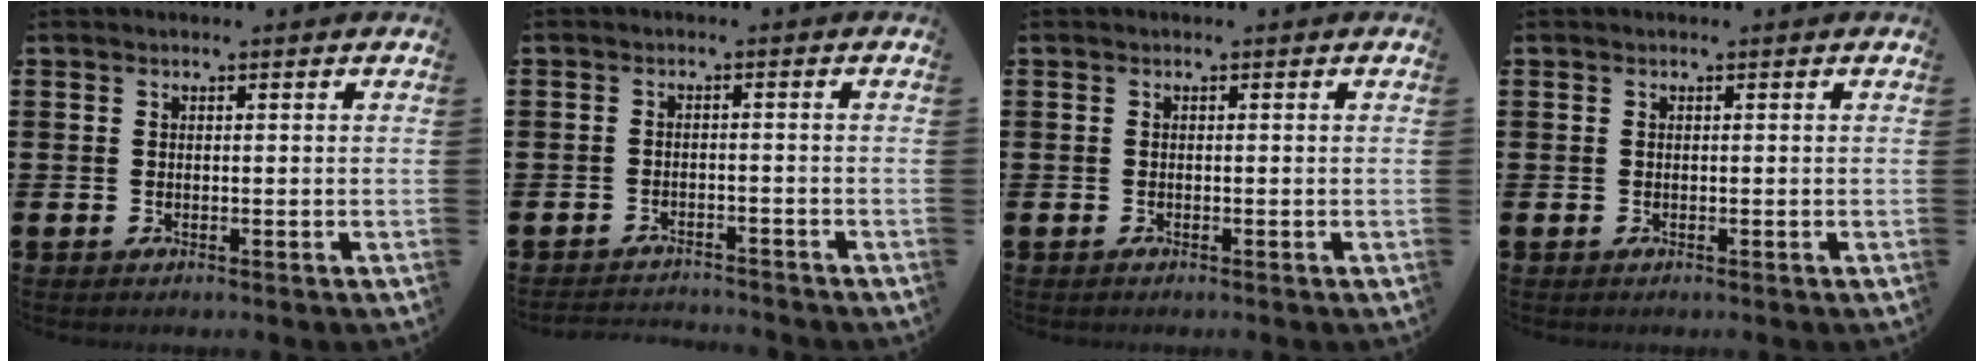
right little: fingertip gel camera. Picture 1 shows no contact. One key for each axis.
{"total": 2.0, "fx": -2.0, "fy": 0.0, "fz": -0.2, "tx": -0.003, "ty": 0.003, "tz": -0.044}
{"total": 0.0}
{"total": 0.0}